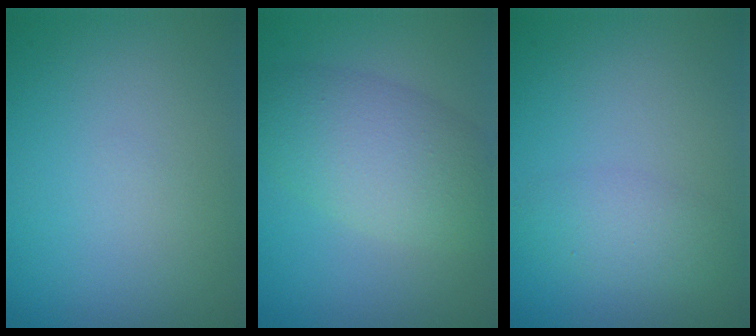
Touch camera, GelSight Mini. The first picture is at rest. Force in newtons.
{"total": 5.8, "press": 5.8, "slide": 0.1}
{"total": 2.2, "press": 2.2, "slide": 0.1}